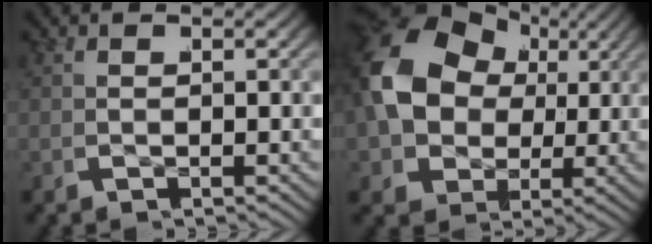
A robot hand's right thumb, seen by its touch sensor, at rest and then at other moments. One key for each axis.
{"total": 12.3, "fx": 1.7, "fy": 9.3, "fz": 7.9, "tx": -0.204, "ty": -0.040, "tz": 0.050}